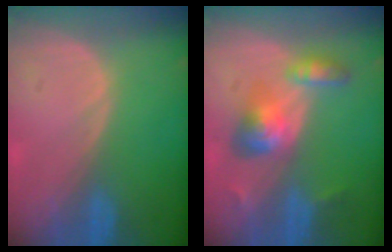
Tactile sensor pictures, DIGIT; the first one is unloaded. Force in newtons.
{"total": 6.3, "press": 5.8, "slide": 2.4}